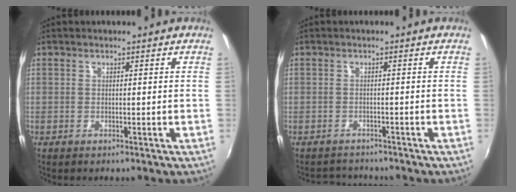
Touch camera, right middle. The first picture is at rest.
{"total": 3.3, "force": [-3.2, 1.0, 0.0], "torque": [-0.013, 0.003, -0.053]}